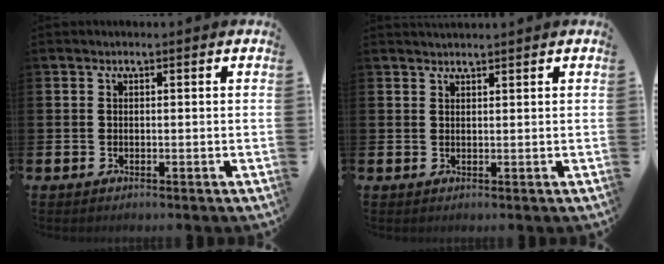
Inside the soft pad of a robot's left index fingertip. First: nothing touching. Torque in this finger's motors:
{"motor_torque": [0.81, -1.17, 0.11, 0.03]}